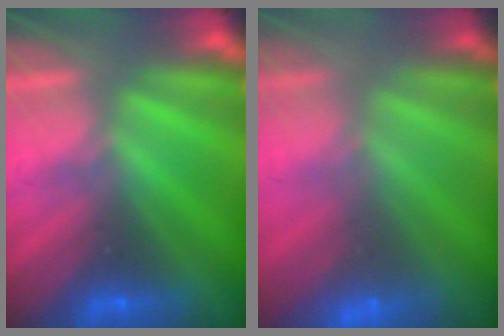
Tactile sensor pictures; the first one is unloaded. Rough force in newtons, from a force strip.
{"total": 3.0}